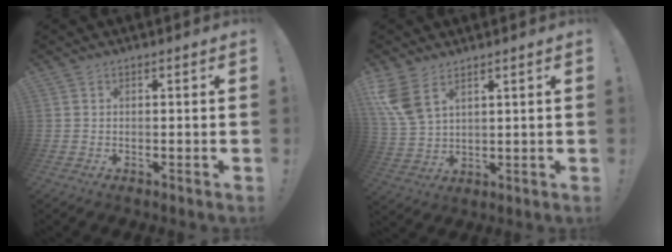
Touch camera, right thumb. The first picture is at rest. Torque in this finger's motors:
{"motor_torque": [0.07, 0.35, 0.73, 0.53, 0.08]}